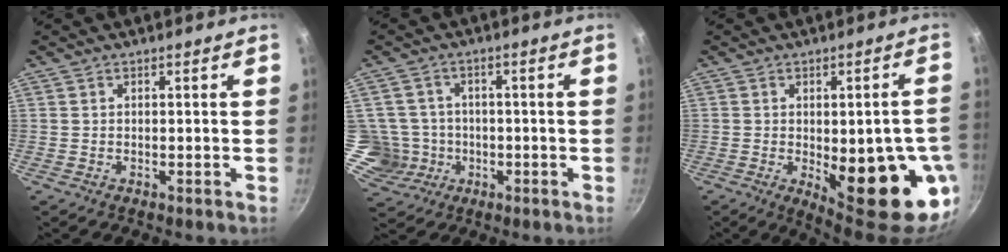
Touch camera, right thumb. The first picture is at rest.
{"total": 7.1, "force": [-1.4, 6.9, 1.3], "torque": [0.003, 0.016, -0.021]}
{"total": 18.0, "force": [-4.1, 6.5, 16.3], "torque": [-0.172, -0.003, -0.037]}